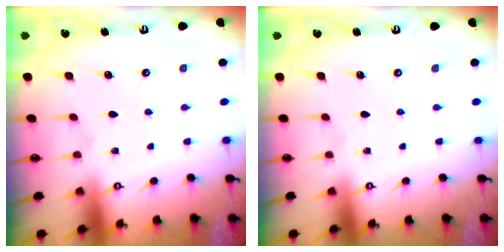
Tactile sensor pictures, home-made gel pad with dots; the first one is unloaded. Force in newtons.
{"total": 0.0}